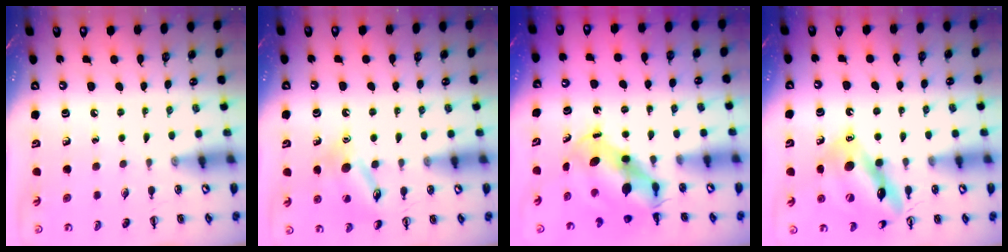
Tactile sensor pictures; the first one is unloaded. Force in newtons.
{"total": 13.4, "press": 13.3, "slide": 1.4}
{"total": 7.3, "press": 7.1, "slide": 2.0}
{"total": 15.2, "press": 15.0, "slide": 2.5}